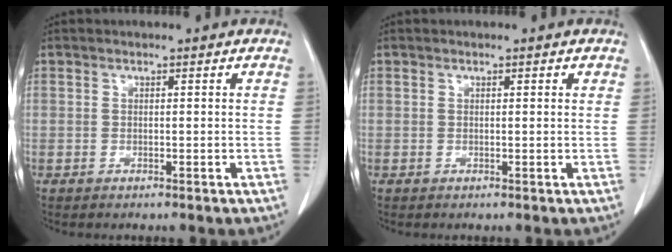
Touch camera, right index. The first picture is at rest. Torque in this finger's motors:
{"motor_torque": [-0.06, -0.05, -0.01, -0.01]}